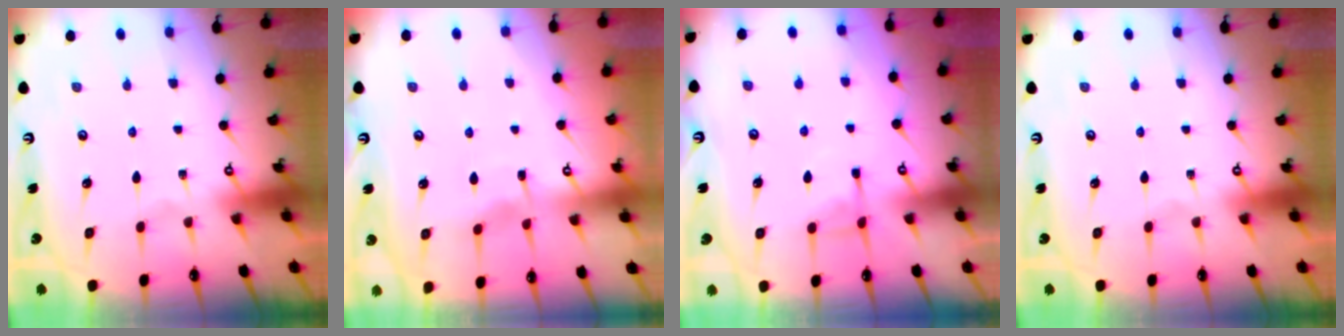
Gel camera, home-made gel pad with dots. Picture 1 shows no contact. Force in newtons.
{"total": 3.9, "press": 3.9, "slide": 0.5}
{"total": 5.2, "press": 5.1, "slide": 0.6}
{"total": 0.0}